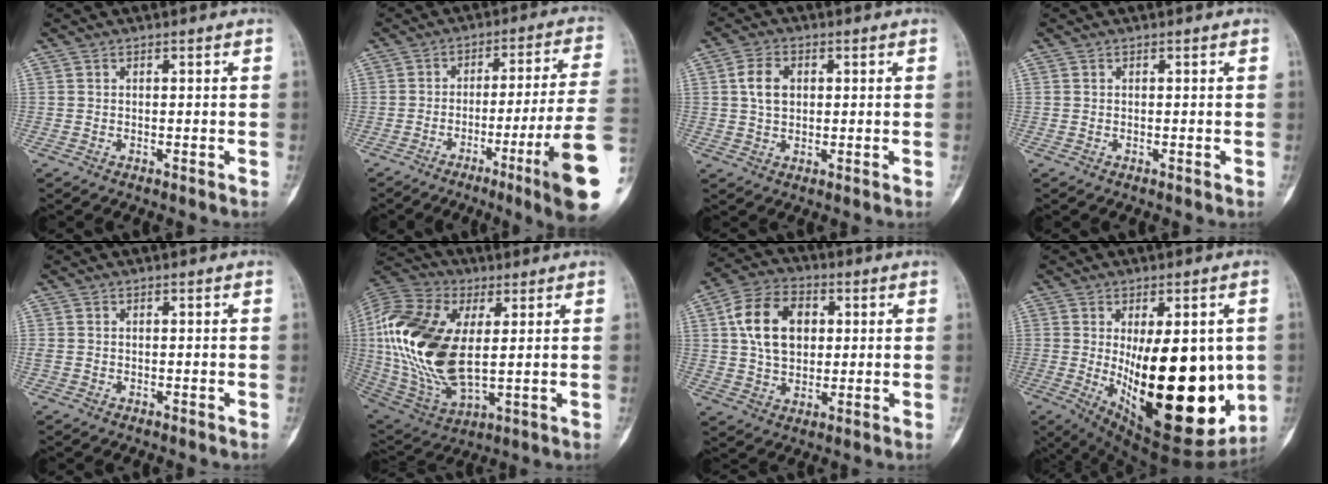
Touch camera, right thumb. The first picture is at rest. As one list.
[{"total": 17.6, "force": [-6.3, -0.4, 16.4], "torque": [-0.207, 0.010, -0.097]}, {"total": 5.4, "force": [1.1, 3.7, 3.7], "torque": [-0.060, 0.002, 0.017]}, {"total": 0.0}, {"total": 0.8, "force": [0.1, 0.7, 0.4], "torque": [-0.006, 0.002, 0.002]}, {"total": 24.8, "force": [3.3, 13.4, 20.6], "torque": [-0.433, -0.016, 0.060]}, {"total": 12.9, "force": [2.7, 8.9, 9.0], "torque": [-0.135, 0.006, 0.042]}, {"total": 26.6, "force": [-1.8, 11.4, 24.0], "torque": [-0.304, -0.045, 0.010]}]